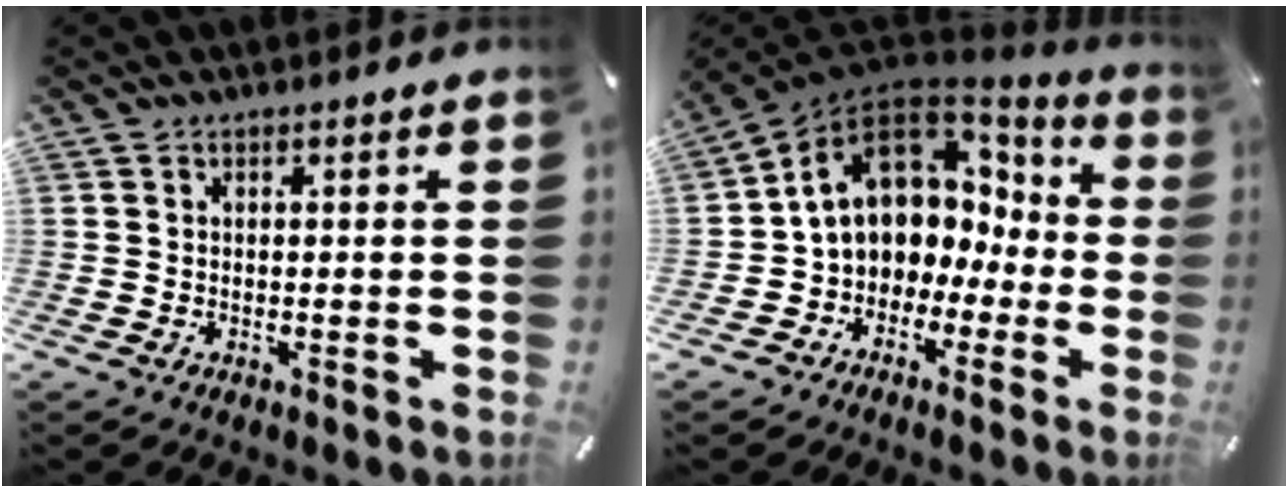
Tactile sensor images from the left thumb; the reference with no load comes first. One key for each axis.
{"total": 12.4, "fx": 2.9, "fy": 10.2, "fz": 6.4, "tx": -0.124, "ty": -0.012, "tz": 0.056}